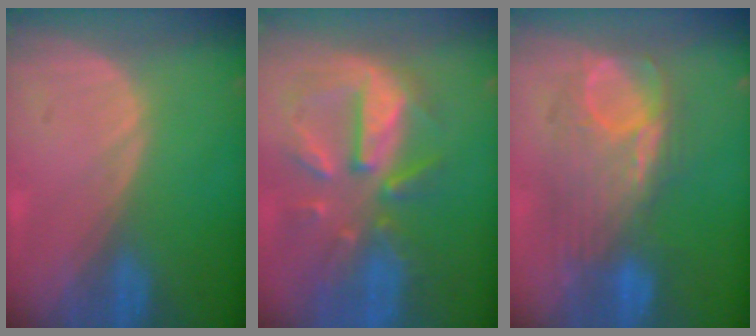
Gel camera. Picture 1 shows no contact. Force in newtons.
{"total": 10.3, "press": 9.3, "slide": 4.5}
{"total": 8.7, "press": 8.7, "slide": 0.8}